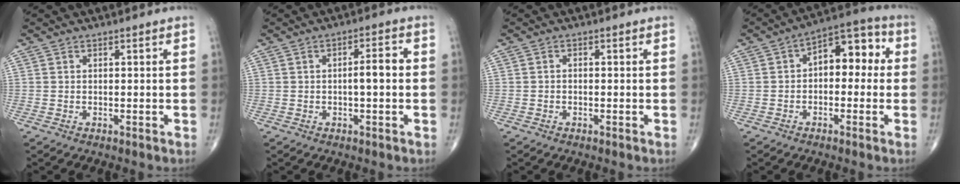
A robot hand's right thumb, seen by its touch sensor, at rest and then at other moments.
{"total": 4.3, "force": [-0.3, 1.2, 4.1], "torque": [-0.063, 0.011, -0.008]}
{"total": 0.6, "force": [-0.3, 0.4, 0.3], "torque": [-0.001, 0.003, -0.009]}
{"total": 10.1, "force": [0.7, 6.1, 8.0], "torque": [-0.075, 0.036, -0.004]}